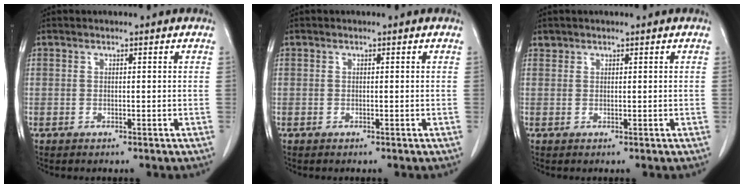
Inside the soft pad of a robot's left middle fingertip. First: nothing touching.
{"total": 0.0}
{"total": 0.6, "force": [0.5, 0.3, -0.1], "torque": [0.000, 0.005, 0.010]}